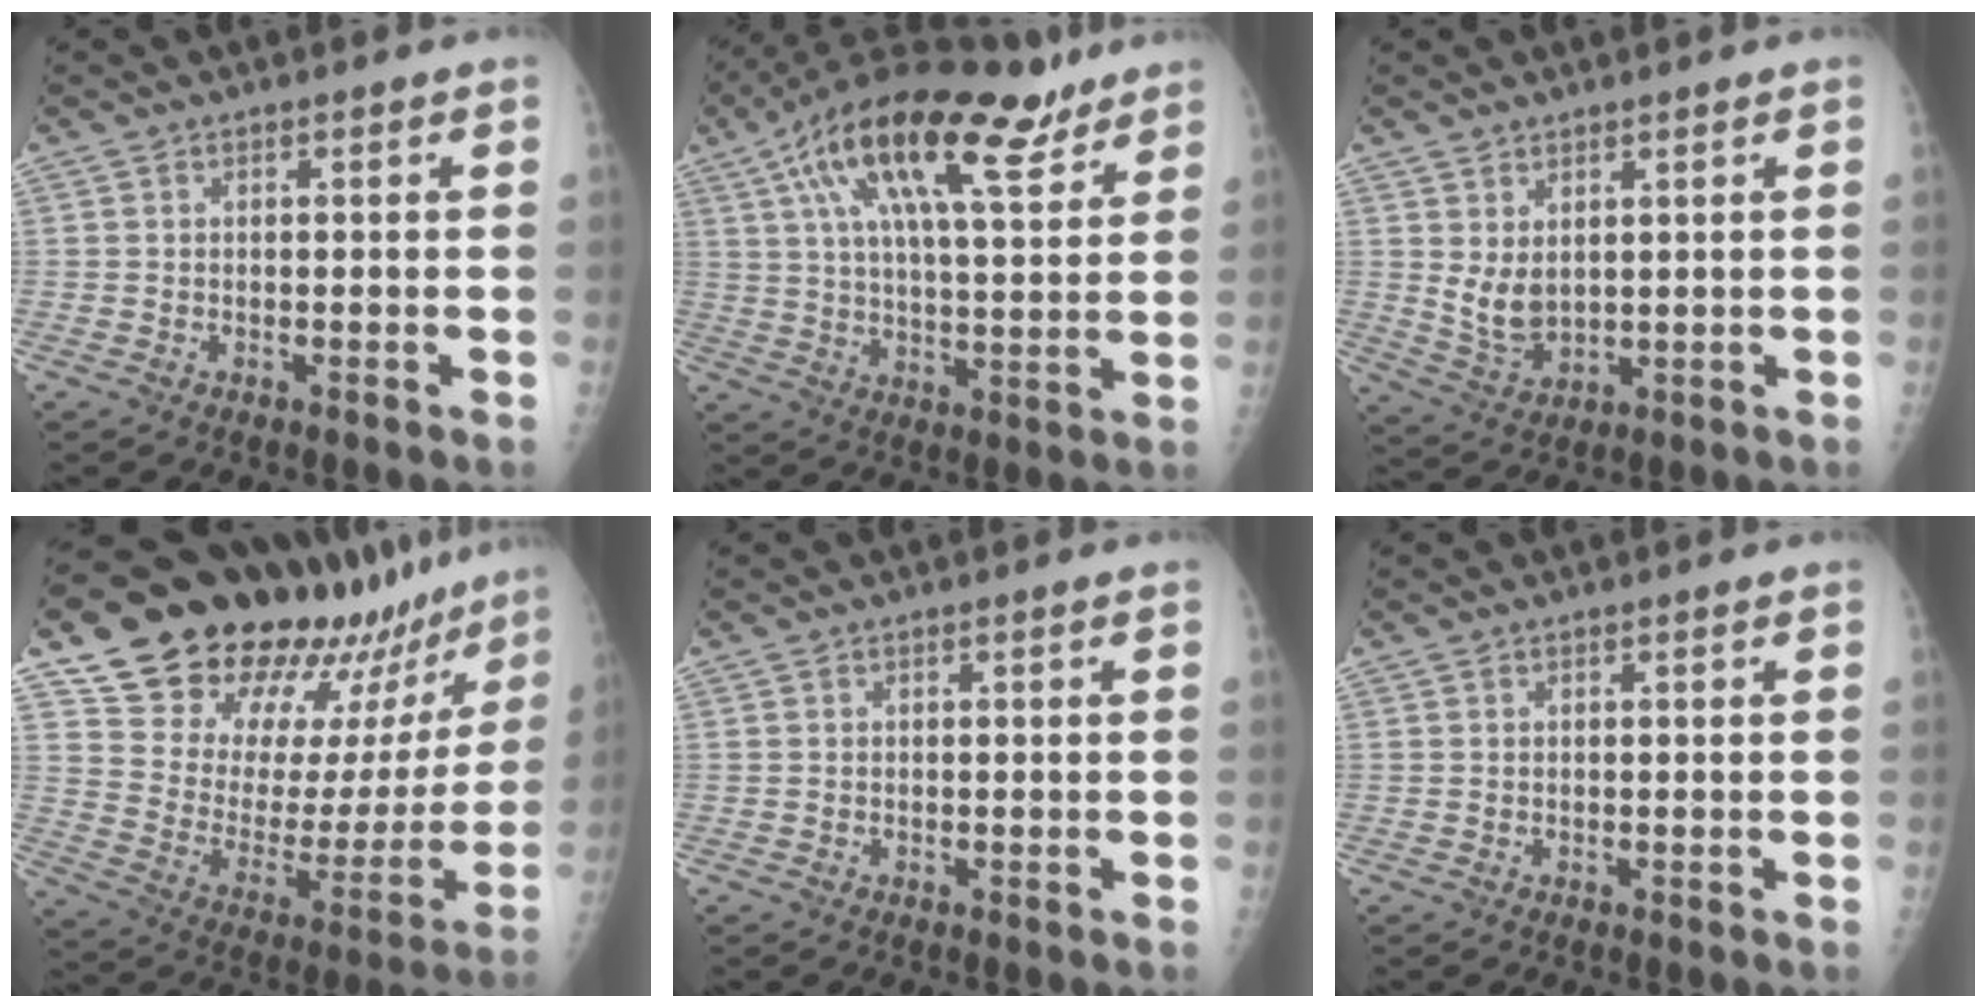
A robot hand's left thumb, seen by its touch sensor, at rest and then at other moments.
{"total": 20.5, "force": [12.5, 6.8, 14.8], "torque": [-0.237, -0.028, 0.209]}
{"total": 5.9, "force": [2.1, 3.7, 4.0], "torque": [-0.061, -0.026, 0.053]}
{"total": 28.6, "force": [23.7, 9.5, 12.9], "torque": [-0.170, -0.128, 0.347]}
{"total": 0.0}
{"total": 0.0}